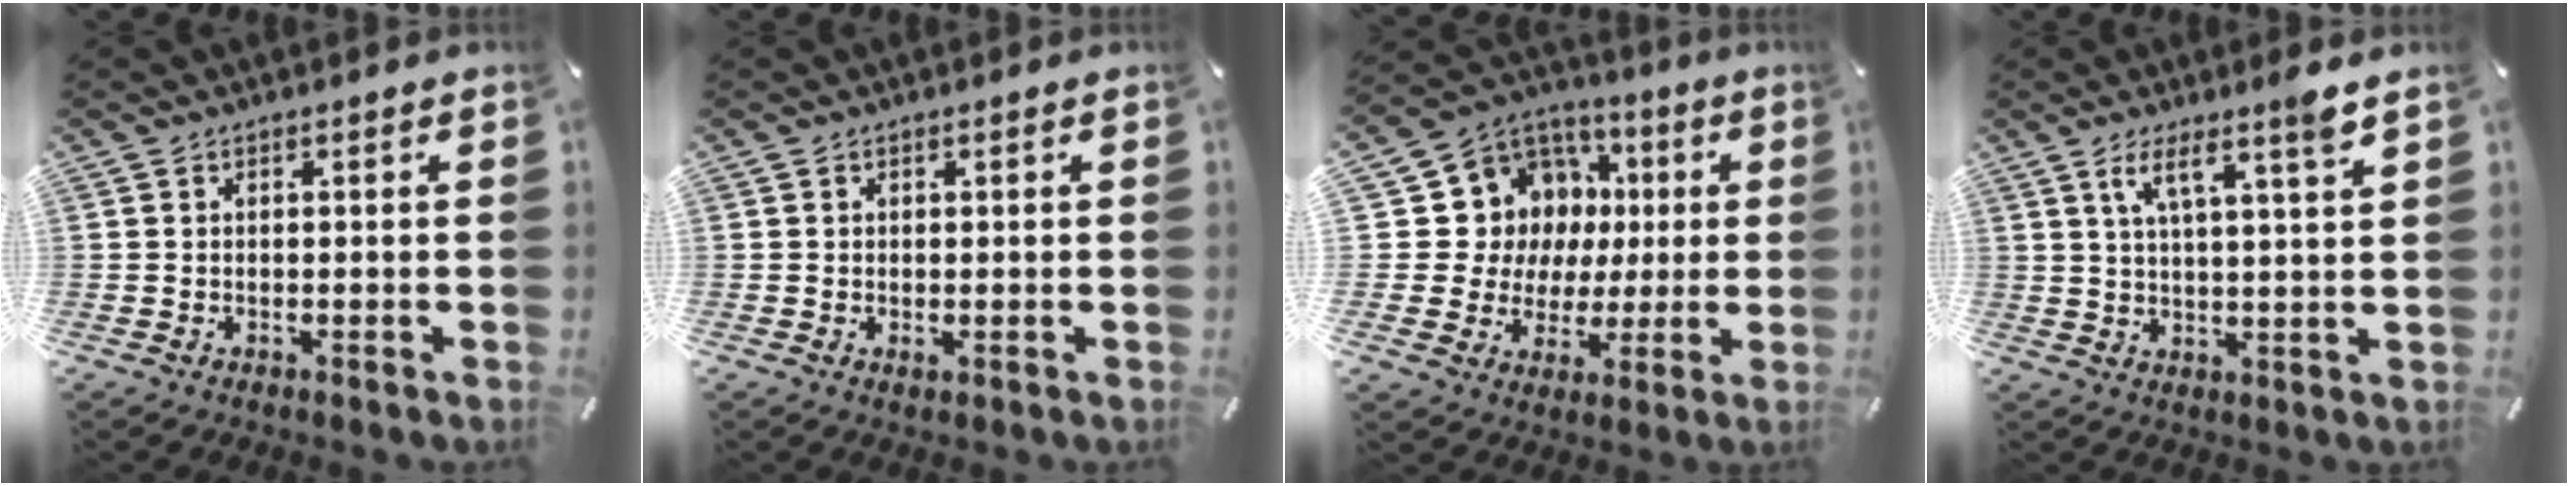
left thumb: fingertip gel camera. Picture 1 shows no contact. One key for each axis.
{"total": 0.5, "fx": 0.1, "fy": 0.4, "fz": 0.4, "tx": -0.008, "ty": 0.000, "tz": 0.002}
{"total": 12.5, "fx": 1.7, "fy": 12.2, "fz": 2.1, "tx": -0.030, "ty": -0.030, "tz": 0.054}
{"total": 7.2, "fx": 4.8, "fy": 0.4, "fz": 5.4, "tx": -0.103, "ty": -0.021, "tz": 0.078}